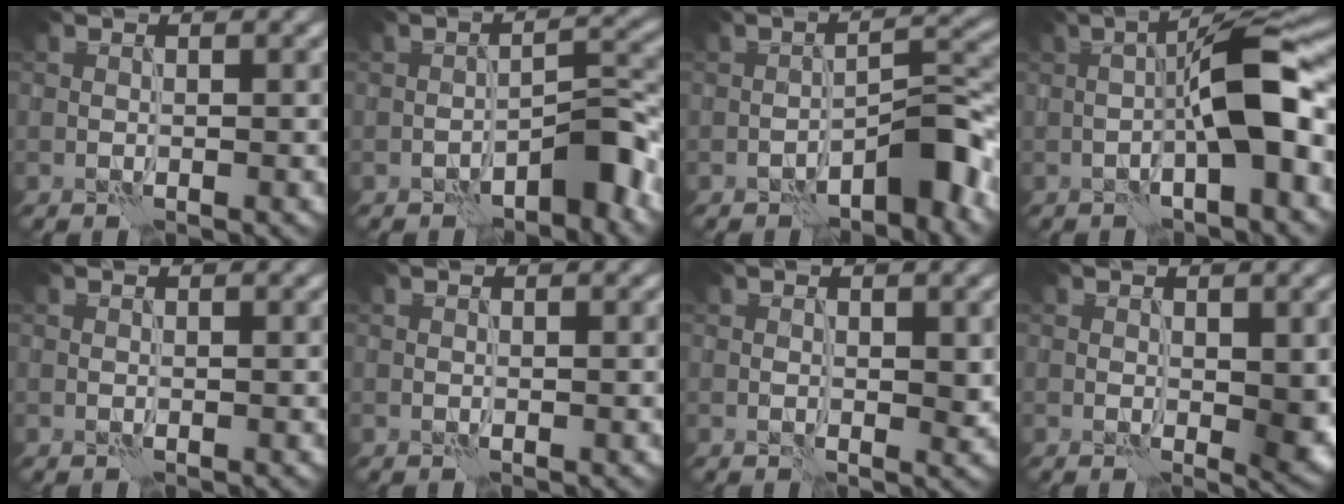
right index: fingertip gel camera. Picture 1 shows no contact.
{"total": 5.4, "force": [-3.5, 1.8, 3.6], "torque": [-0.044, 0.018, -0.056]}
{"total": 6.1, "force": [-4.0, 2.0, 4.2], "torque": [-0.051, 0.019, -0.065]}
{"total": 7.1, "force": [-1.2, 1.5, 6.8], "torque": [-0.107, 0.025, -0.022]}
{"total": 0.0}
{"total": 0.0}
{"total": 1.5, "force": [0.1, 1.0, 1.2], "torque": [-0.014, -0.004, 0.003]}
{"total": 2.4, "force": [0.0, 1.2, 2.1], "torque": [-0.028, -0.006, 0.004]}